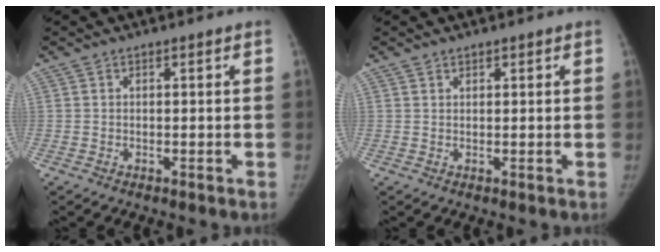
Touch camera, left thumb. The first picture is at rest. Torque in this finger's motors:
{"motor_torque": [-0.15, -0.11, -0.19, 0.13, -0.05]}